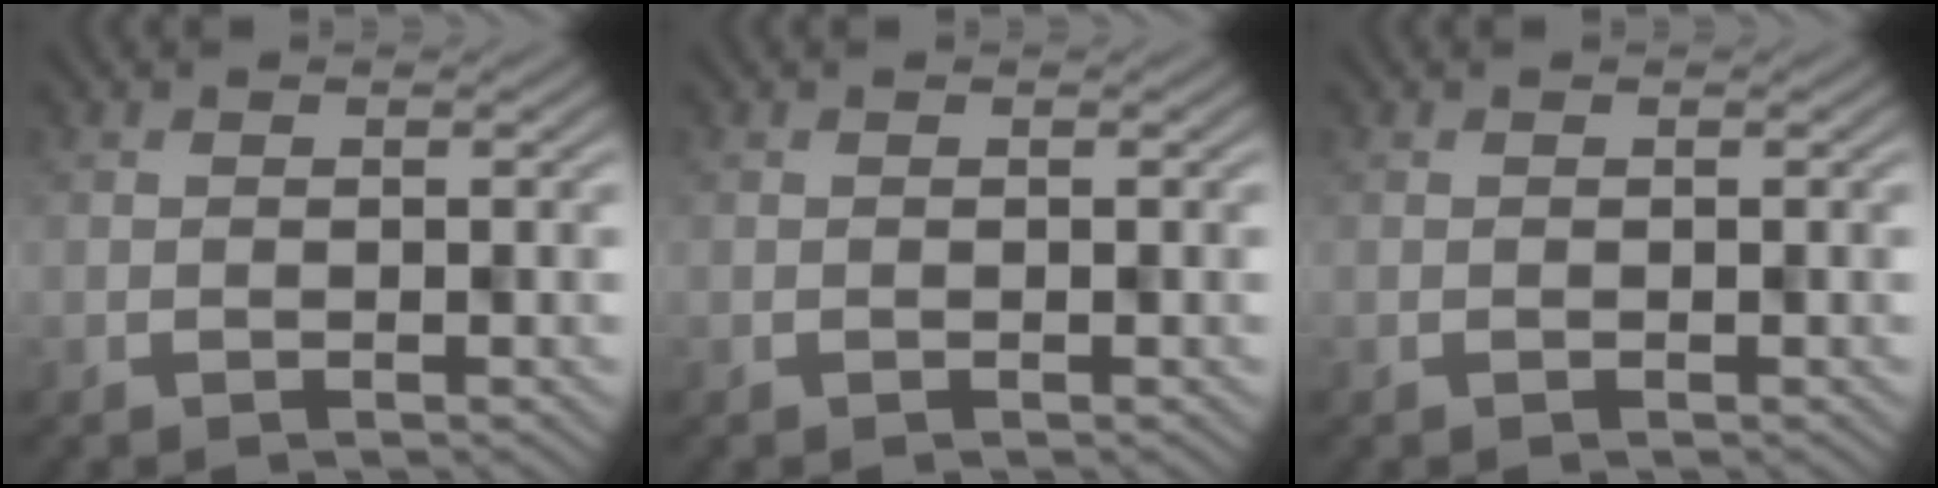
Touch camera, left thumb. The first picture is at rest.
{"total": 0.0}
{"total": 0.0}